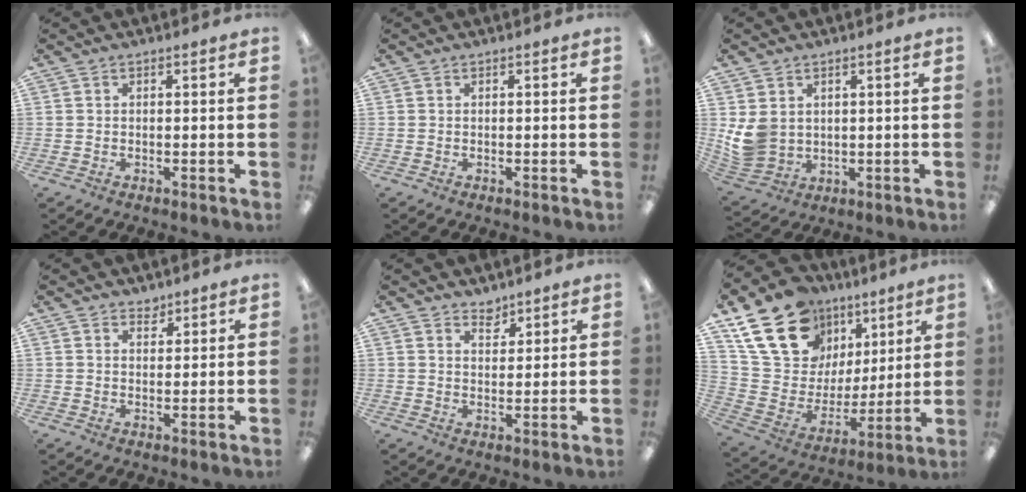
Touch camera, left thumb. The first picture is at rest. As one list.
[{"total": 0.0}, {"total": 7.4, "force": [1.8, 6.1, 3.6], "torque": [-0.086, -0.003, 0.039]}, {"total": 2.4, "force": [2.2, 1.1, 0.1], "torque": [0.012, -0.015, 0.038]}, {"total": 3.7, "force": [3.3, 1.5, 0.2], "torque": [0.013, -0.027, 0.060]}, {"total": 22.4, "force": [13.4, 15.2, 9.5], "torque": [-0.187, -0.057, 0.263]}]